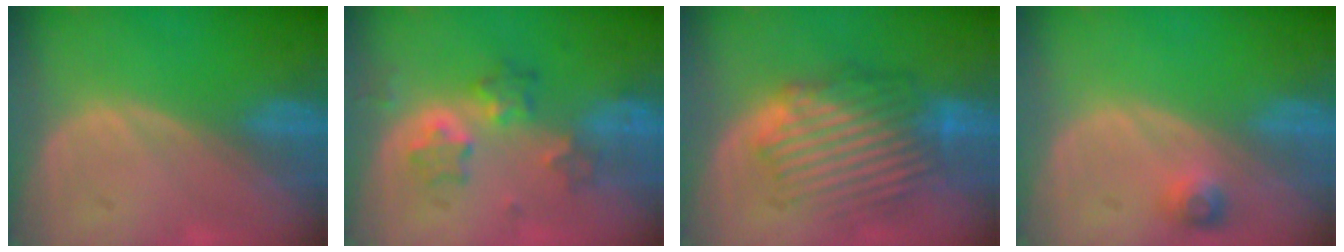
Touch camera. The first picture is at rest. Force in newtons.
{"total": 5.4, "press": 5.4, "slide": 0.5}
{"total": 8.9, "press": 8.6, "slide": 2.2}
{"total": 2.3, "press": 2.2, "slide": 0.7}